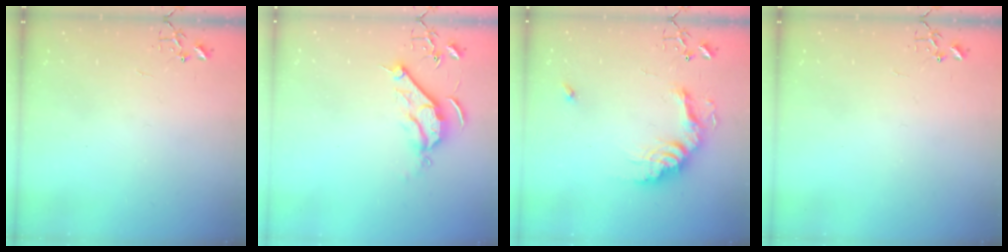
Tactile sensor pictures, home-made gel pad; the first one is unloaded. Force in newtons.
{"total": 9.1, "press": 9.1, "slide": 0.1}
{"total": 17.3, "press": 17.2, "slide": 1.5}
{"total": 0.0}